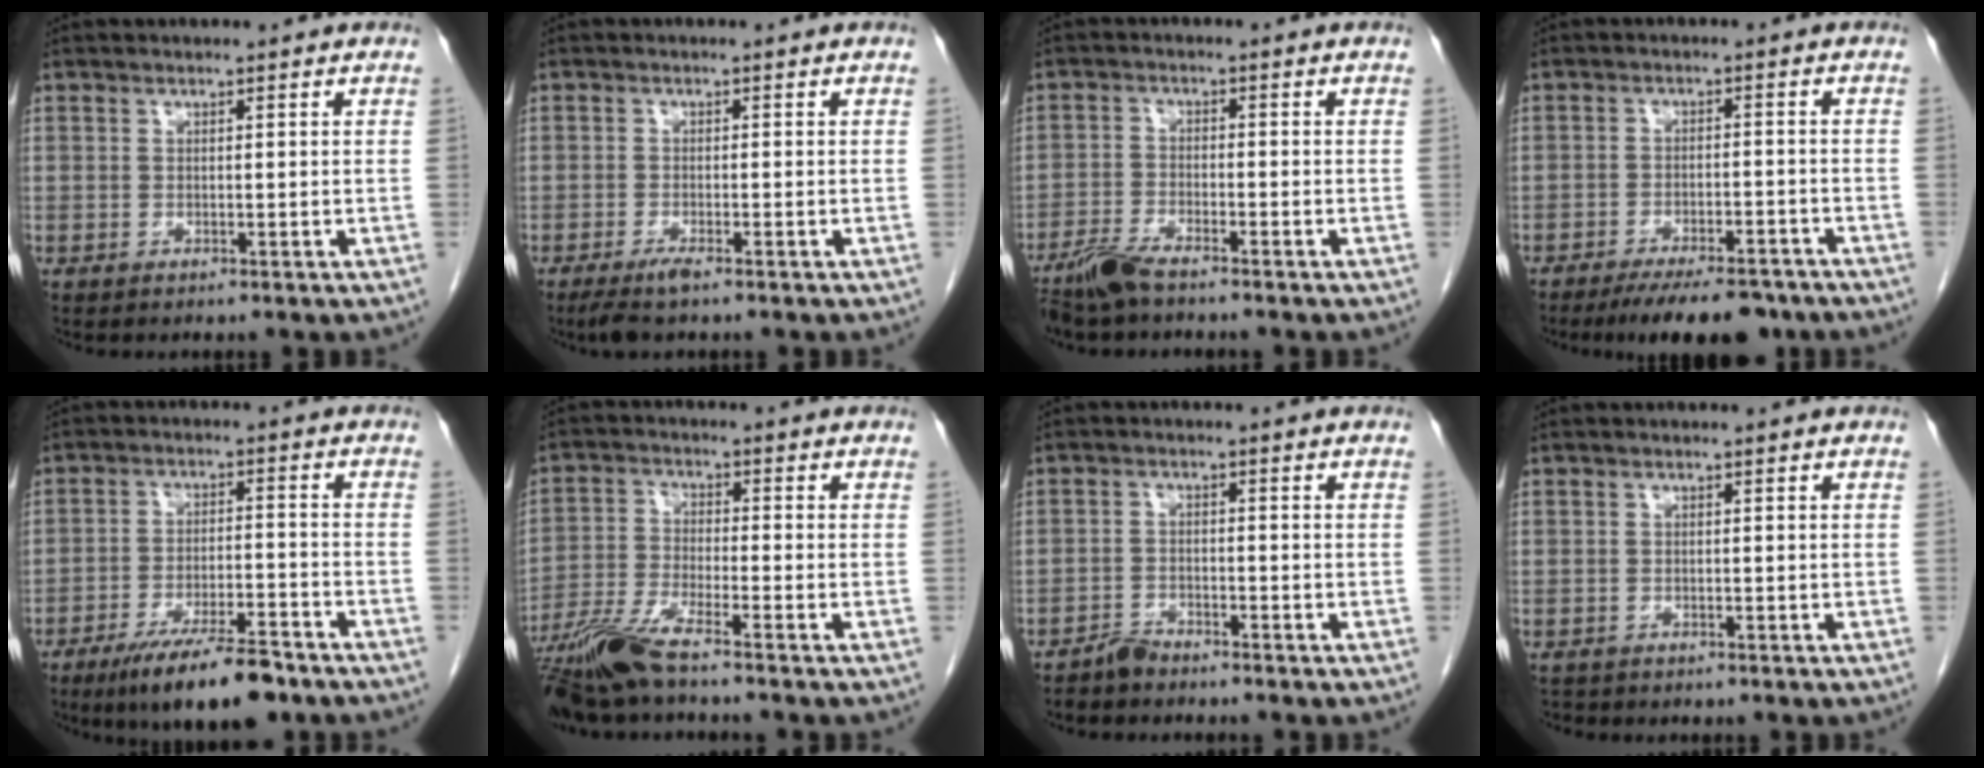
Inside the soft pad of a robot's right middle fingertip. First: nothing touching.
{"total": 2.9, "force": [-2.1, 0.2, 2.1], "torque": [-0.044, -0.007, -0.040]}
{"total": 4.9, "force": [-4.1, 0.6, 2.6], "torque": [-0.059, -0.012, -0.083]}
{"total": 10.7, "force": [-8.8, 2.9, 5.2], "torque": [-0.070, -0.006, -0.129]}
{"total": 11.8, "force": [-8.8, 2.3, 7.5], "torque": [-0.120, -0.017, -0.146]}
{"total": 8.1, "force": [-6.5, -0.1, 4.7], "torque": [-0.102, -0.026, -0.129]}
{"total": 2.2, "force": [-2.2, 0.4, 0.2], "torque": [-0.002, -0.004, -0.040]}
{"total": 1.0, "force": [-0.9, 0.5, 0.0], "torque": [-0.010, -0.001, -0.016]}